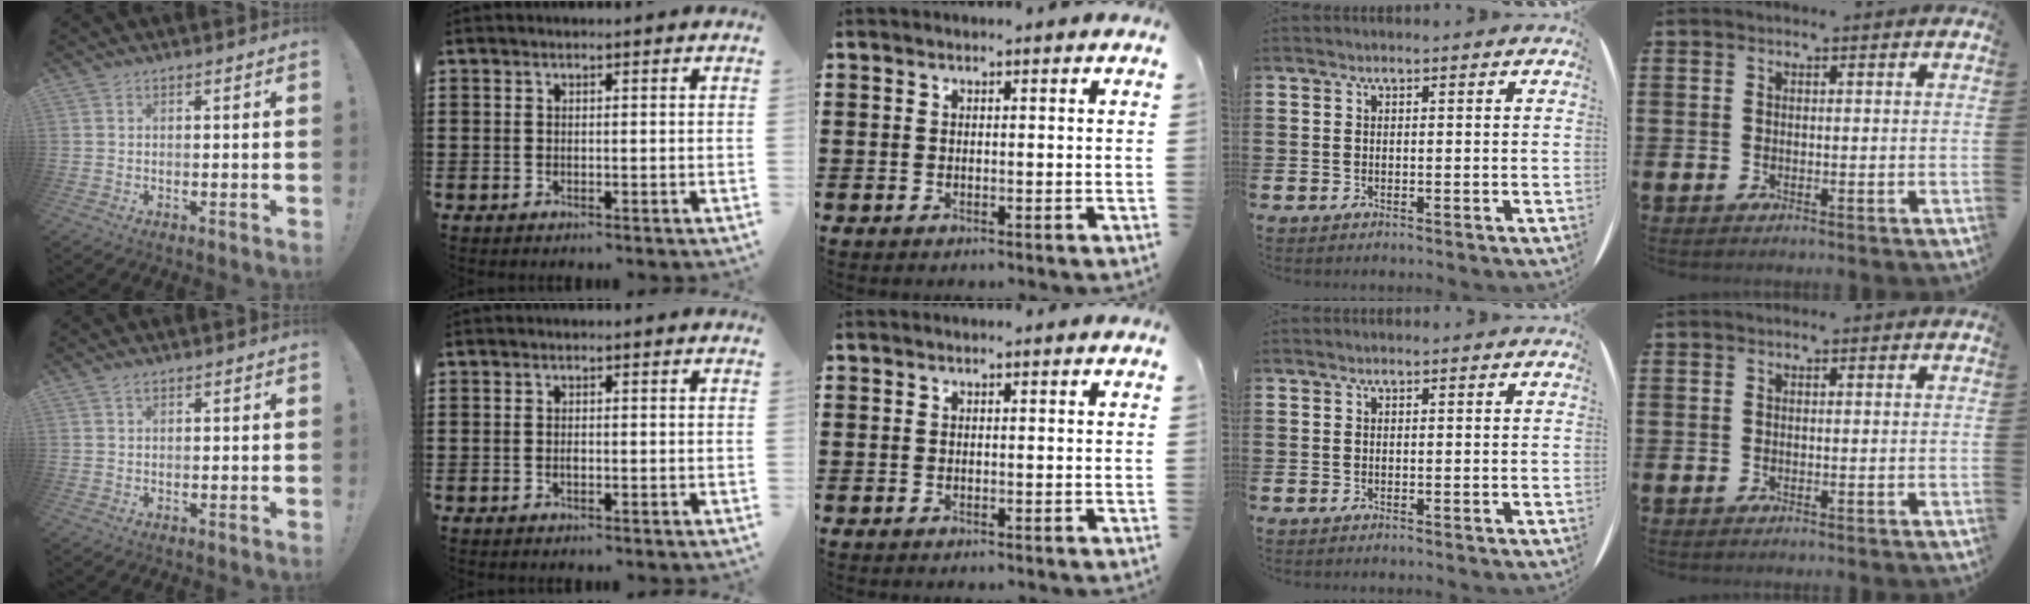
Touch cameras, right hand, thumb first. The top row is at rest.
{"thumb": {"total": 0.8, "force": [0.5, 0.3, 0.6], "torque": [-0.009, 0.001, 0.008]}, "index": {"total": 0.7, "force": [-0.2, 0.3, 0.6], "torque": [-0.012, -0.002, -0.003]}}